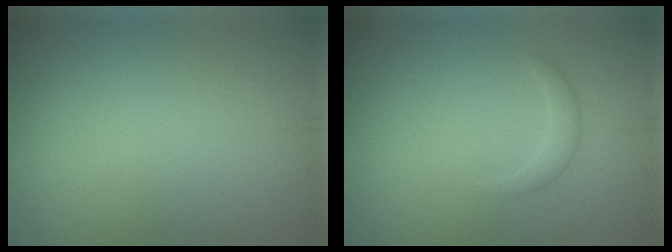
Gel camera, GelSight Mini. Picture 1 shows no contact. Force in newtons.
{"total": 1.2, "press": 1.2, "slide": 0.1}